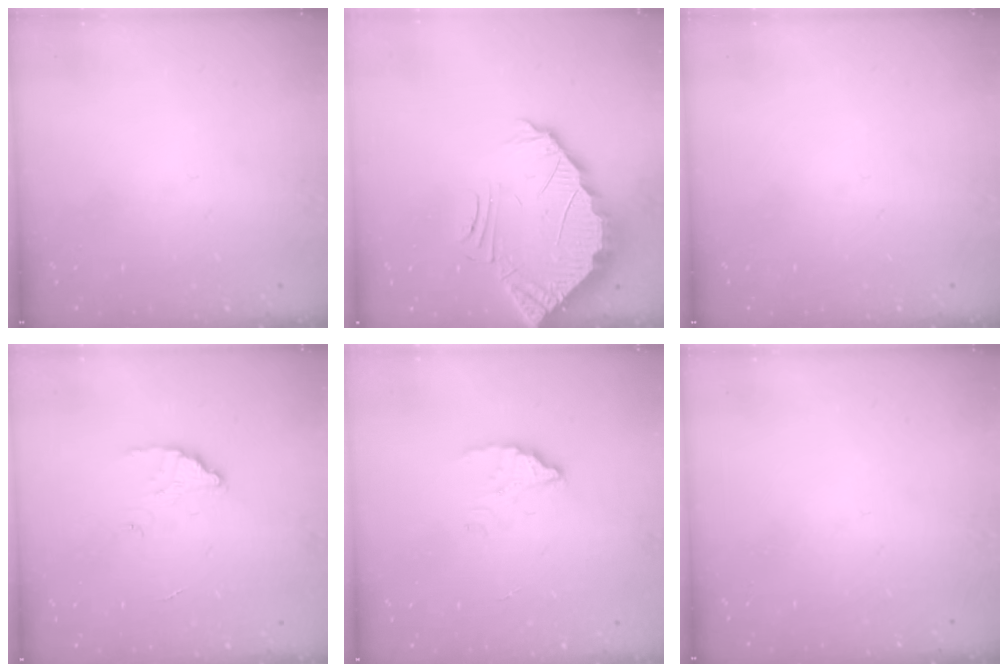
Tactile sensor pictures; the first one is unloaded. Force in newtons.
{"total": 3.8, "press": 3.8, "slide": 0.2}
{"total": 0.0}
{"total": 2.6, "press": 2.6, "slide": 0.2}
{"total": 2.9, "press": 2.9, "slide": 0.2}
{"total": 0.0}